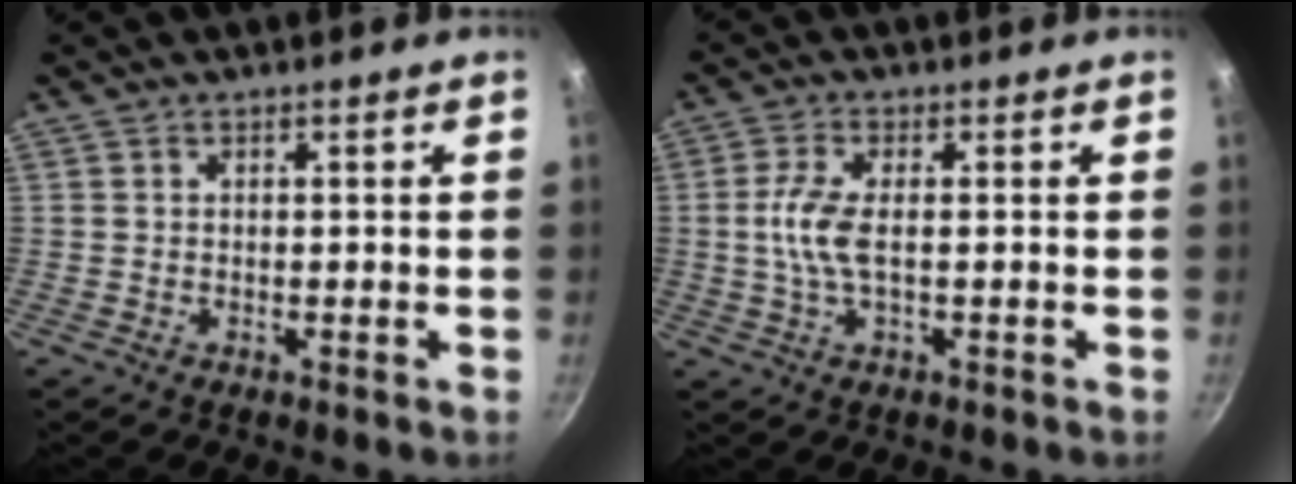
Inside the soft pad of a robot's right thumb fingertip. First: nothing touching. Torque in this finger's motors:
{"motor_torque": [1.06, 0.39, 0.80, -0.81, 0.16]}